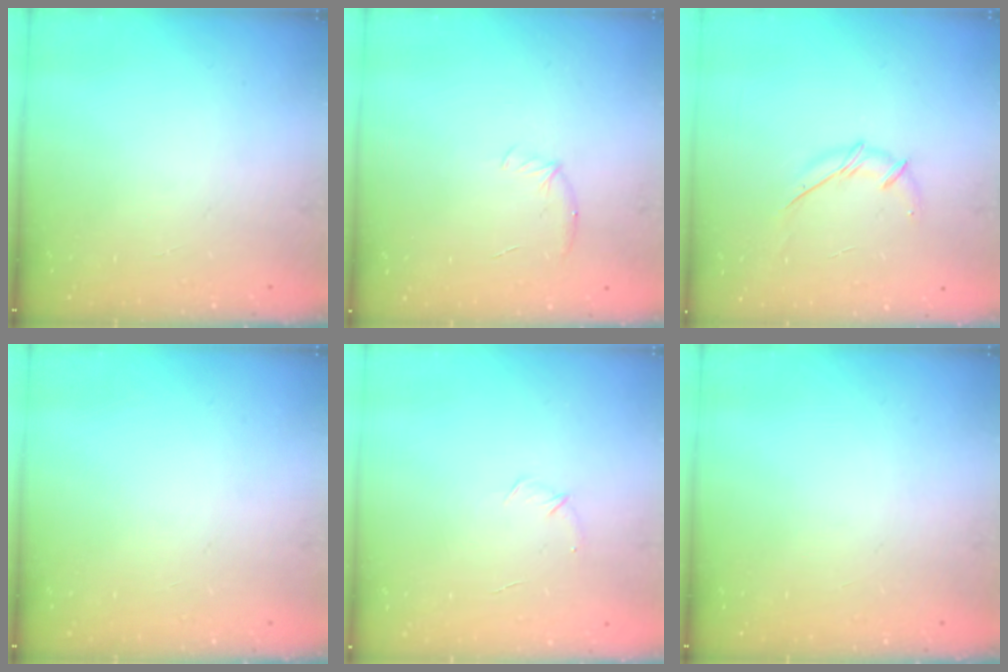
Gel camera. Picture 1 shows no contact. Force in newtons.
{"total": 5.5, "press": 5.3, "slide": 1.4}
{"total": 5.9, "press": 5.7, "slide": 1.3}
{"total": 0.0}
{"total": 5.0, "press": 4.9, "slide": 1.3}
{"total": 0.0}